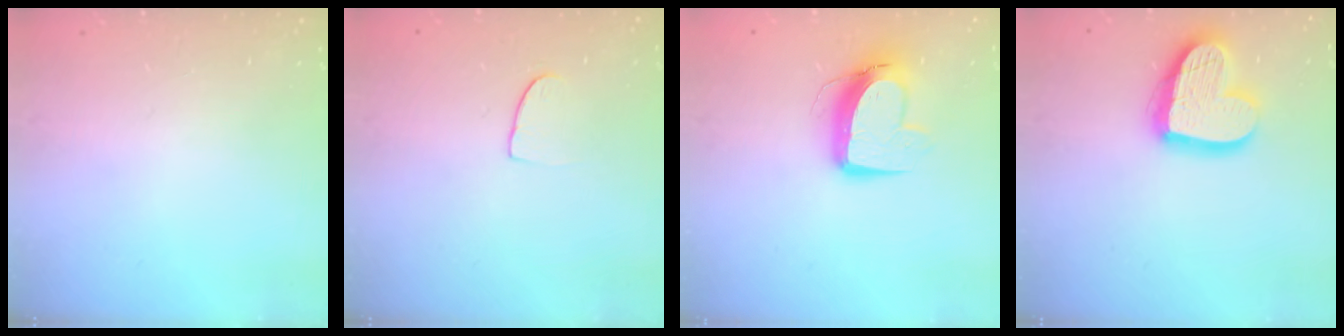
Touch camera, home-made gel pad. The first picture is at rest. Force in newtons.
{"total": 4.8, "press": 4.8, "slide": 0.4}
{"total": 10.9, "press": 10.9, "slide": 1.2}
{"total": 16.9, "press": 16.9, "slide": 1.6}